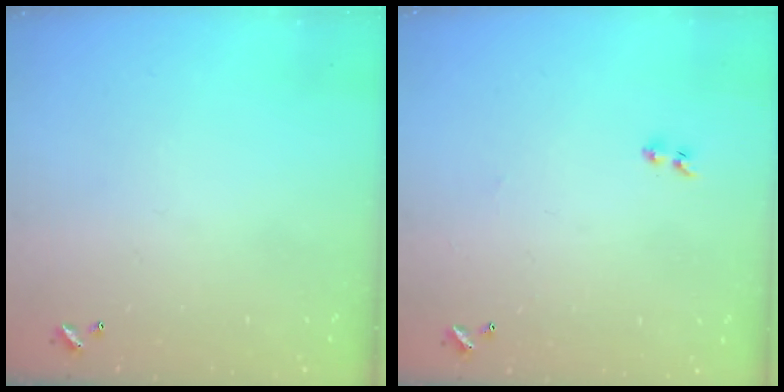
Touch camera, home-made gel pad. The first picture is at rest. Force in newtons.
{"total": 2.1, "press": 1.9, "slide": 1.0}